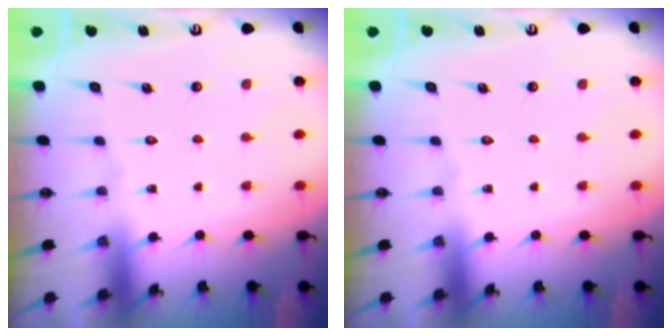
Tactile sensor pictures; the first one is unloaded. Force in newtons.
{"total": 0.0}